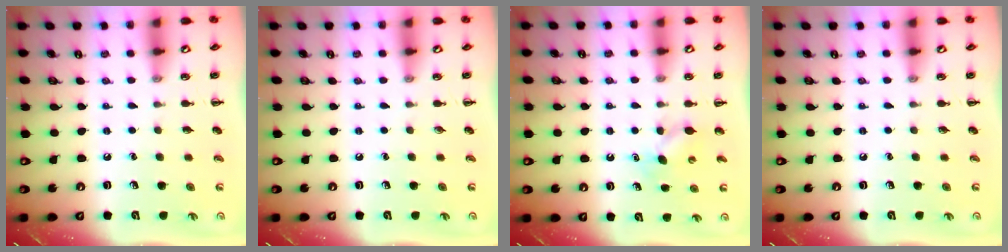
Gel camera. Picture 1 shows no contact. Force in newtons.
{"total": 0.0}
{"total": 4.1, "press": 3.9, "slide": 1.3}
{"total": 0.0}